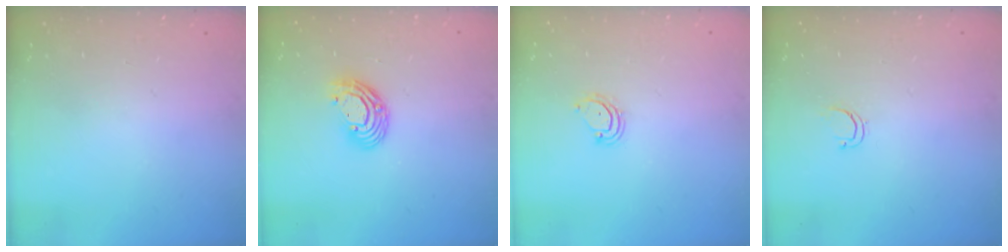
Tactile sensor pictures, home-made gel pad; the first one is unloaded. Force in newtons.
{"total": 8.9, "press": 8.7, "slide": 1.8}
{"total": 4.2, "press": 4.1, "slide": 0.5}
{"total": 3.5, "press": 3.4, "slide": 0.8}